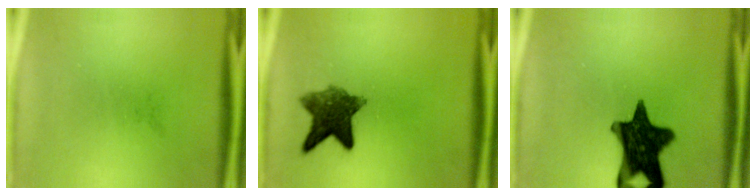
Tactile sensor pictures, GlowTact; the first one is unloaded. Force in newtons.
{"total": 8.2}
{"total": 15.1}